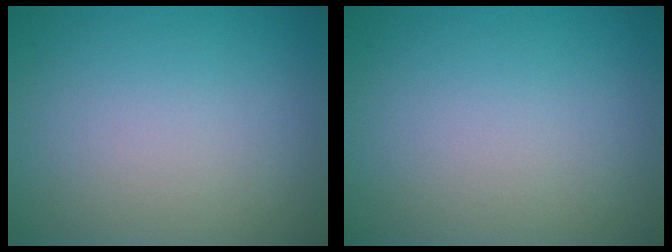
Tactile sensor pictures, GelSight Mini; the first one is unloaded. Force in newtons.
{"total": 0.0}